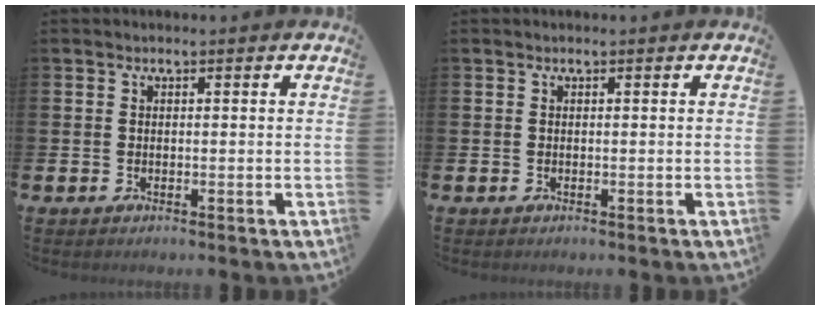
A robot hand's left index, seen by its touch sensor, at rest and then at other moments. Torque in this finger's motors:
{"motor_torque": [0.00, 0.00, 0.00, 0.01]}